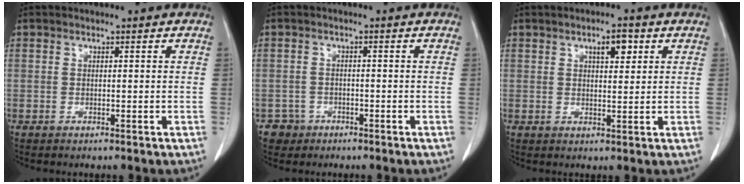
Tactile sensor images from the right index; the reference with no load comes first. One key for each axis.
{"total": 3.4, "fx": -1.7, "fy": 2.9, "fz": -0.4, "tx": 0.012, "ty": 0.013, "tz": -0.028}
{"total": 4.1, "fx": 1.9, "fy": 1.6, "fz": 3.2, "tx": -0.054, "ty": 0.003, "tz": 0.030}